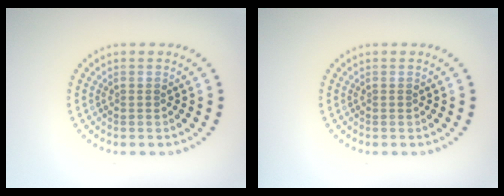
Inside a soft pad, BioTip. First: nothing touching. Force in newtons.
{"total": 0.0}